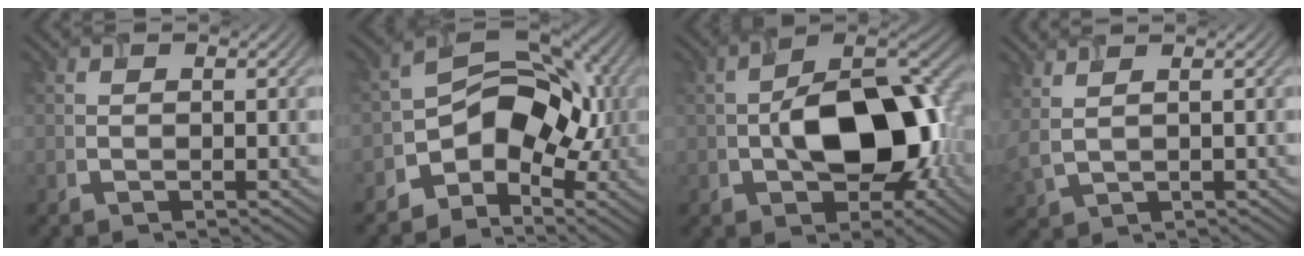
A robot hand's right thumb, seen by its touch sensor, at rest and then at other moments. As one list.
[{"total": 8.8, "force": [-3.1, 6.1, 5.6], "torque": [-0.074, 0.007, -0.072]}, {"total": 13.5, "force": [-1.7, 7.8, 10.9], "torque": [-0.166, 0.003, -0.030]}, {"total": 3.8, "force": [2.3, 1.1, 2.8], "torque": [-0.076, 0.015, 0.037]}]